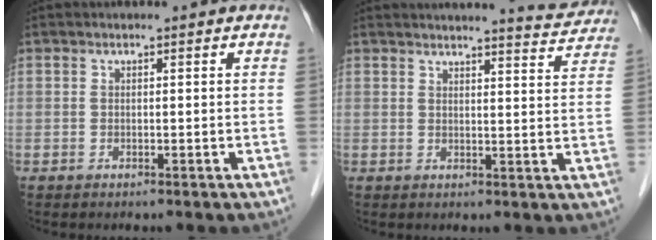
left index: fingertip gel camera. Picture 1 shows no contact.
{"total": 8.1, "force": [8.0, 0.3, 1.6], "torque": [-0.020, -0.012, 0.082]}